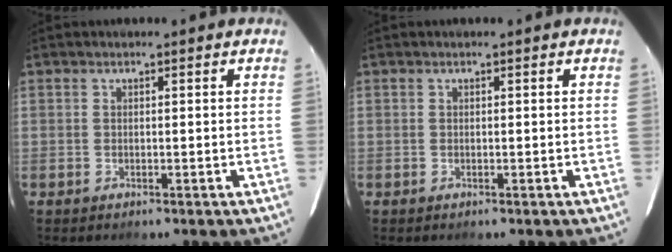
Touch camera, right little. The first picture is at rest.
{"total": 0.0}